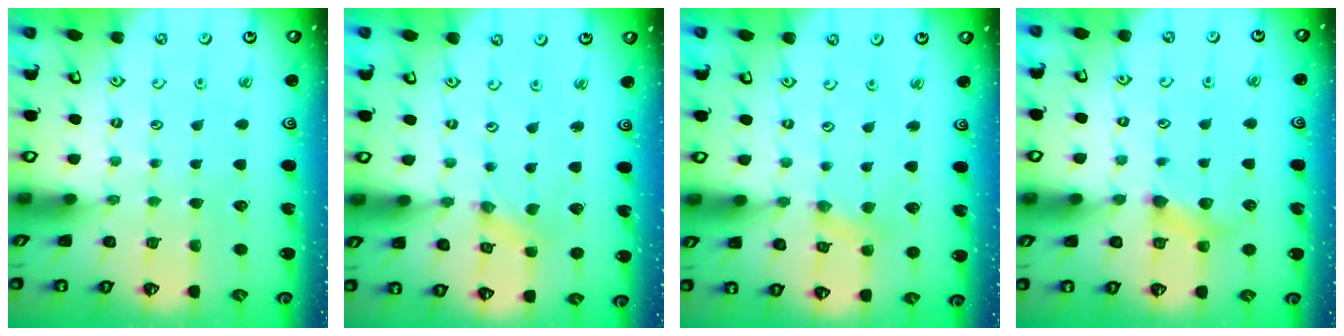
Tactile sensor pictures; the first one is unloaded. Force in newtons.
{"total": 0.0}
{"total": 3.4, "press": 3.3, "slide": 0.4}
{"total": 4.9, "press": 4.8, "slide": 0.7}